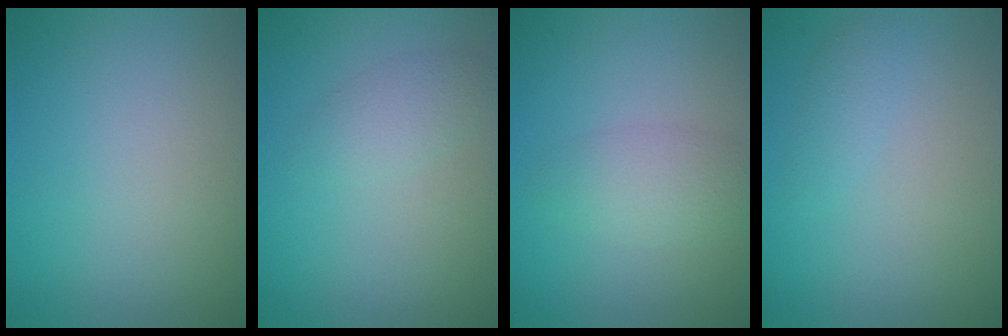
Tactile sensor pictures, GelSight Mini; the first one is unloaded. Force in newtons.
{"total": 1.8, "press": 1.8, "slide": 0.0}
{"total": 2.7, "press": 2.7, "slide": 0.1}
{"total": 1.1, "press": 1.1, "slide": 0.0}